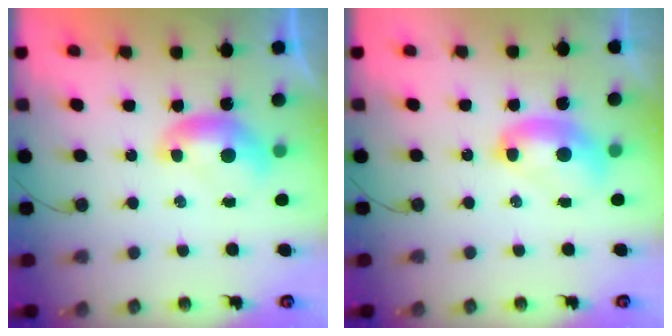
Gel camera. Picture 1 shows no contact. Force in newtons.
{"total": 2.7, "press": 2.7, "slide": 0.2}